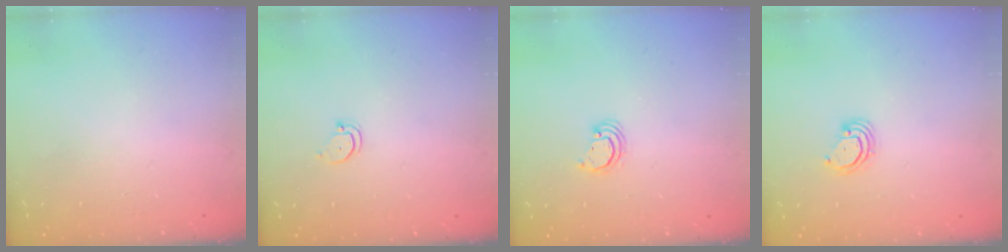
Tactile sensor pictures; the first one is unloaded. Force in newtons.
{"total": 2.4, "press": 2.4, "slide": 0.2}
{"total": 2.7, "press": 2.7, "slide": 0.1}
{"total": 3.0, "press": 2.9, "slide": 0.3}